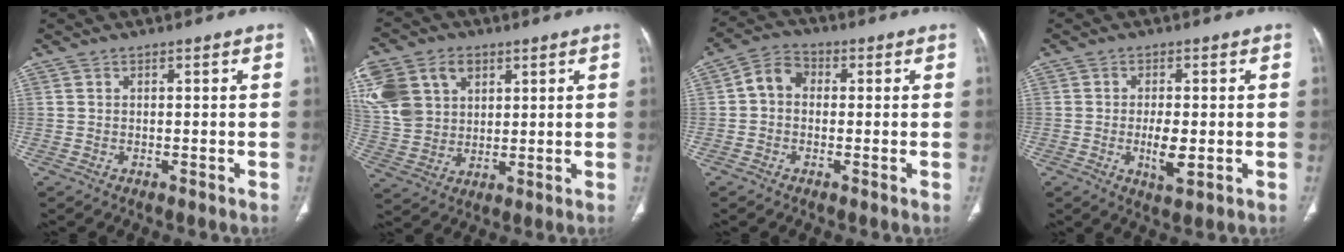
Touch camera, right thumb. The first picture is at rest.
{"total": 19.1, "force": [7.2, 14.4, 10.2], "torque": [-0.241, 0.022, 0.149]}
{"total": 5.4, "force": [0.1, 4.3, 3.3], "torque": [-0.046, 0.016, -0.012]}
{"total": 5.4, "force": [-0.8, 2.0, 4.9], "torque": [-0.085, -0.009, -0.012]}